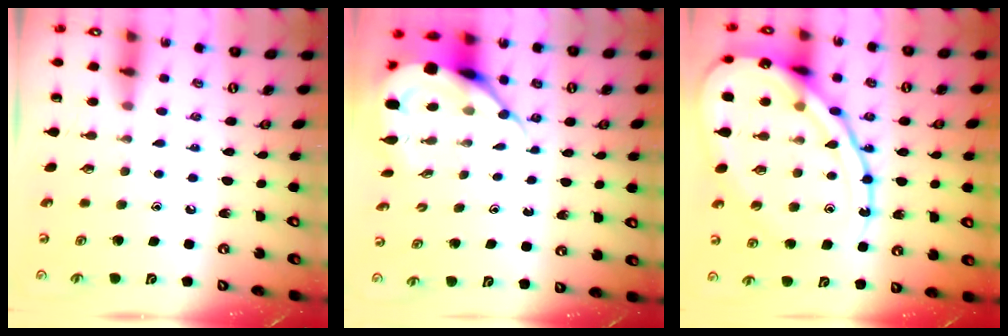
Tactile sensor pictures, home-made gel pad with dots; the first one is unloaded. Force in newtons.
{"total": 9.3, "press": 9.2, "slide": 1.2}
{"total": 21.7, "press": 21.6, "slide": 2.2}